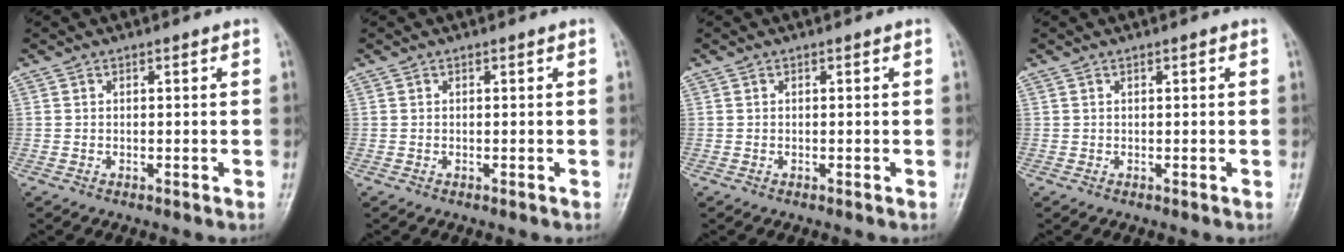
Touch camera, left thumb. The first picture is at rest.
{"total": 0.0}
{"total": 0.0}
{"total": 0.0}